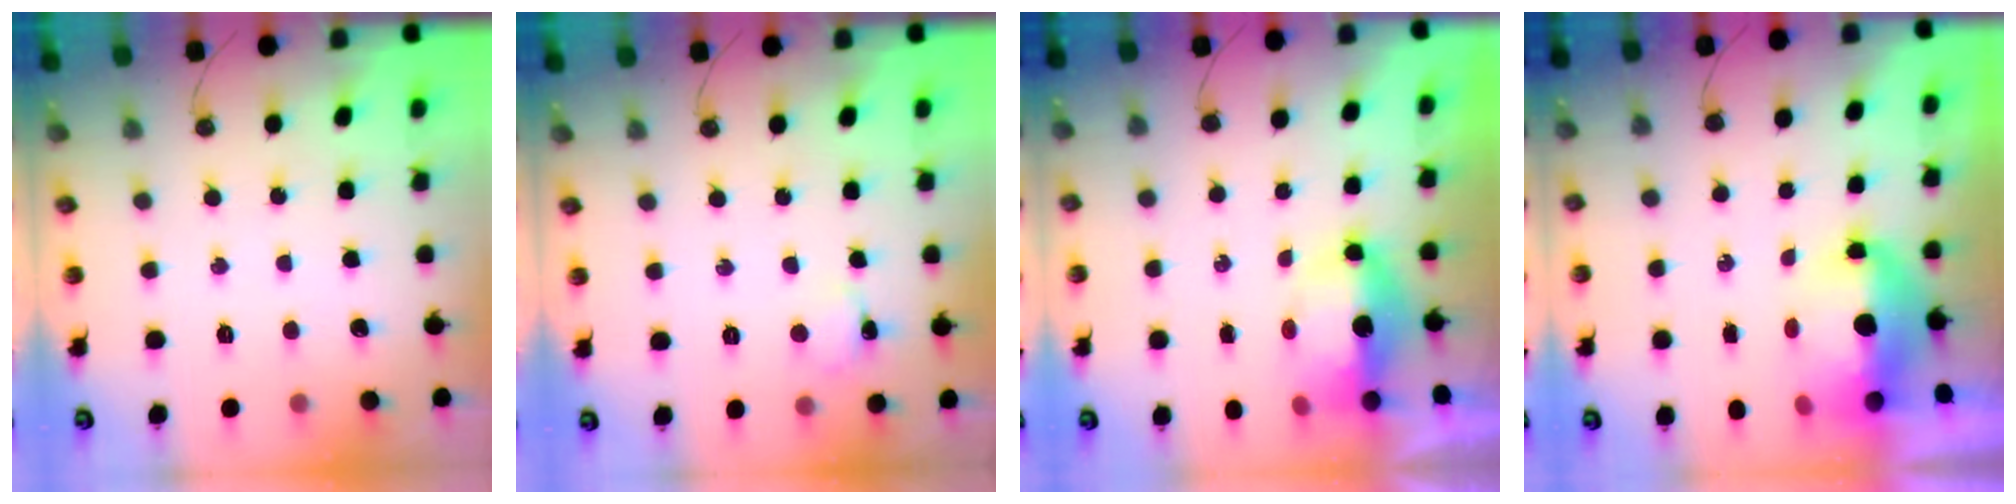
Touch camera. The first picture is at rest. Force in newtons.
{"total": 3.2, "press": 3.2, "slide": 0.6}
{"total": 7.4, "press": 7.3, "slide": 1.2}
{"total": 8.2, "press": 8.2, "slide": 1.0}